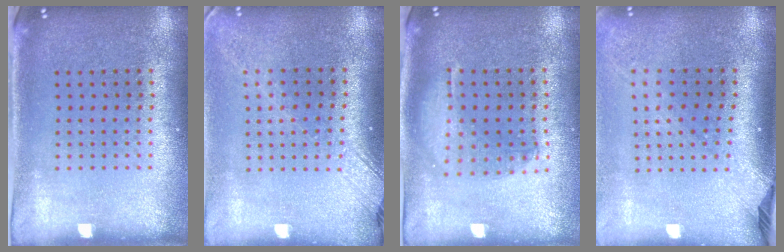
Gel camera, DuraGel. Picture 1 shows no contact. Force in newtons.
{"total": 2.1, "press": 1.6, "slide": 1.4}
{"total": 1.4, "press": 1.3, "slide": 0.5}
{"total": 2.3, "press": 1.7, "slide": 1.5}